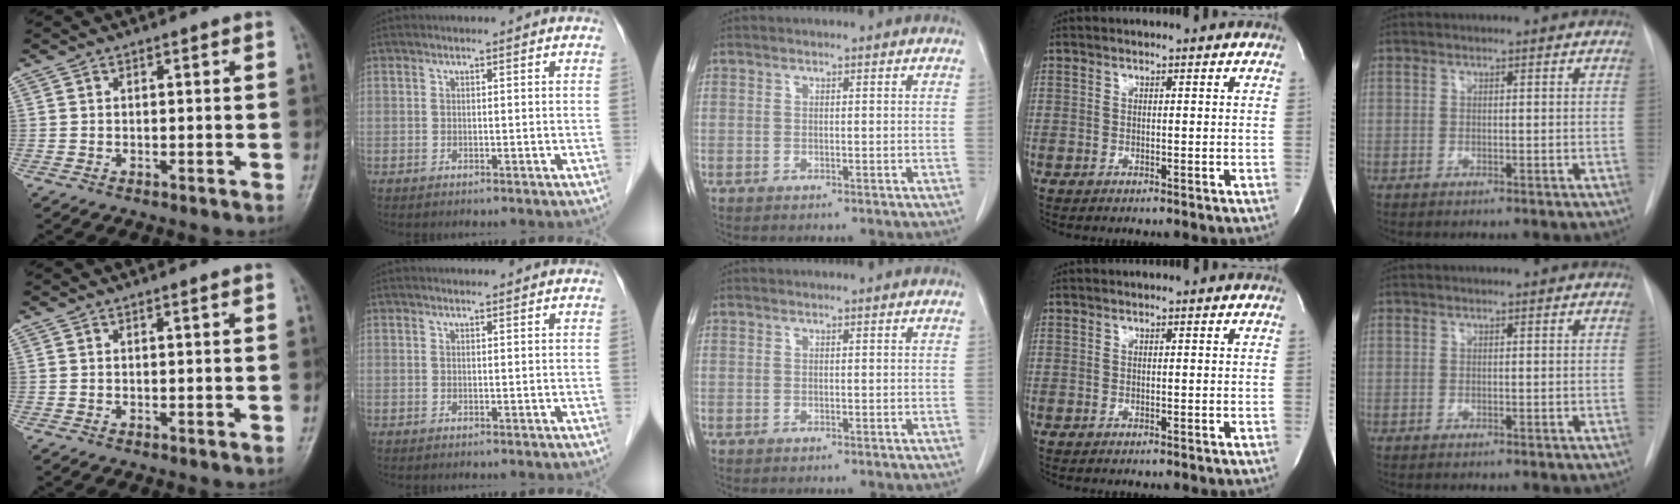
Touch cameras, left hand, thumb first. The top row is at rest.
{"thumb": {"total": 0.7, "force": [0.5, 0.0, 0.5], "torque": [-0.009, 0.001, 0.008]}, "index": {"total": 0.8, "force": [0.8, 0.0, 0.0], "torque": [-0.008, 0.002, 0.012]}}